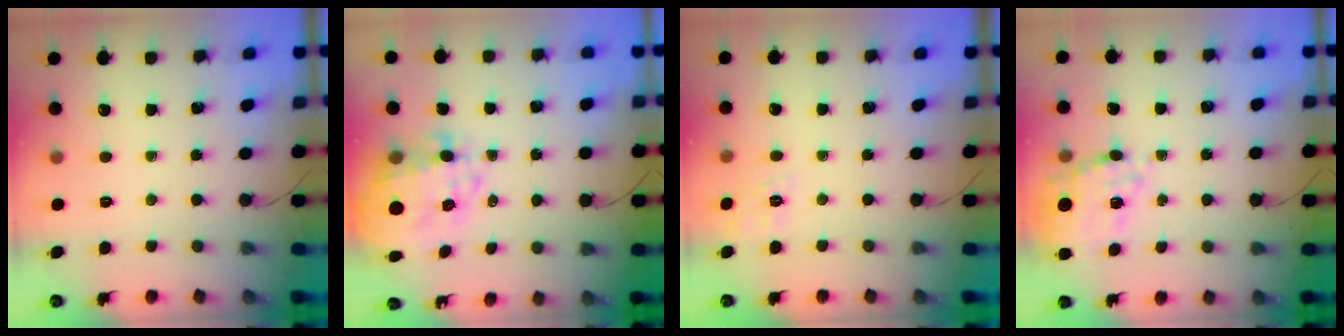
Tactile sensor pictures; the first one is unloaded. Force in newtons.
{"total": 11.5, "press": 11.0, "slide": 3.2}
{"total": 3.6, "press": 3.0, "slide": 2.0}
{"total": 10.7, "press": 10.1, "slide": 3.5}